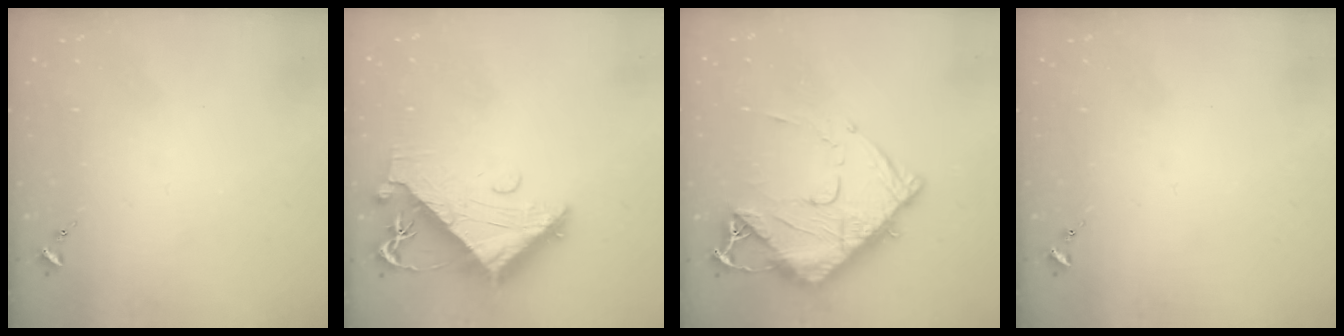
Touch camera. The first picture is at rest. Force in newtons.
{"total": 12.6, "press": 12.5, "slide": 1.3}
{"total": 14.4, "press": 14.3, "slide": 1.4}
{"total": 0.0}